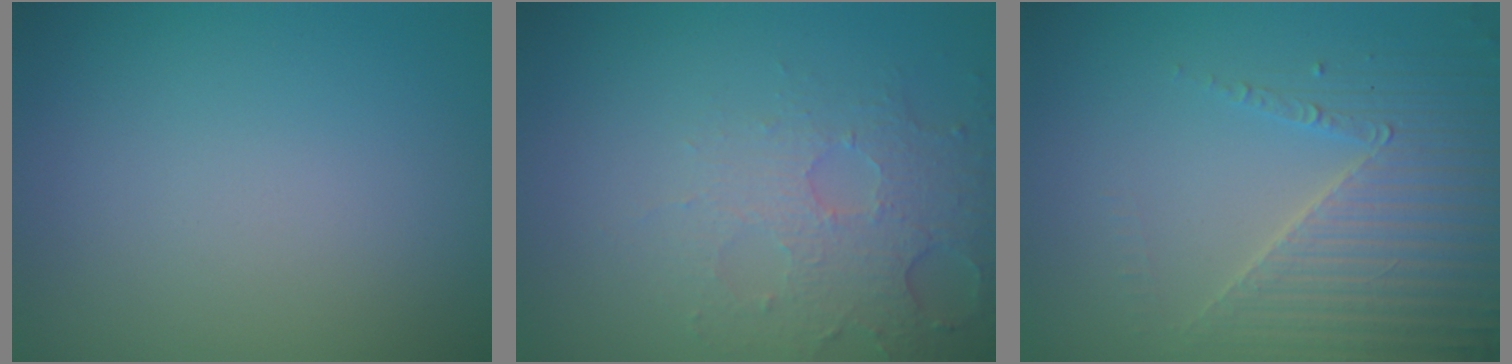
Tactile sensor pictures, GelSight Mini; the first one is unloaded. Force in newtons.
{"total": 4.7, "press": 3.1, "slide": 3.5}
{"total": 4.3, "press": 4.3, "slide": 0.6}